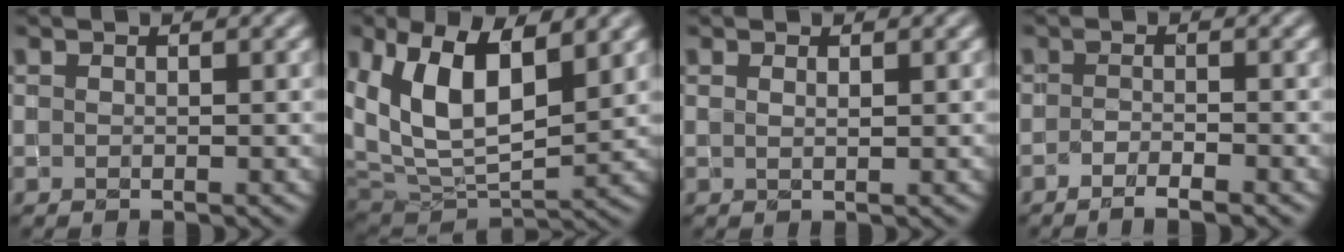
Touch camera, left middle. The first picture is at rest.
{"total": 10.2, "force": [3.9, 5.2, 7.9], "torque": [-0.159, 0.002, 0.072]}
{"total": 0.6, "force": [0.5, 0.2, 0.3], "torque": [-0.005, 0.004, 0.009]}
{"total": 2.5, "force": [-1.8, 0.4, 1.7], "torque": [-0.033, 0.000, -0.033]}